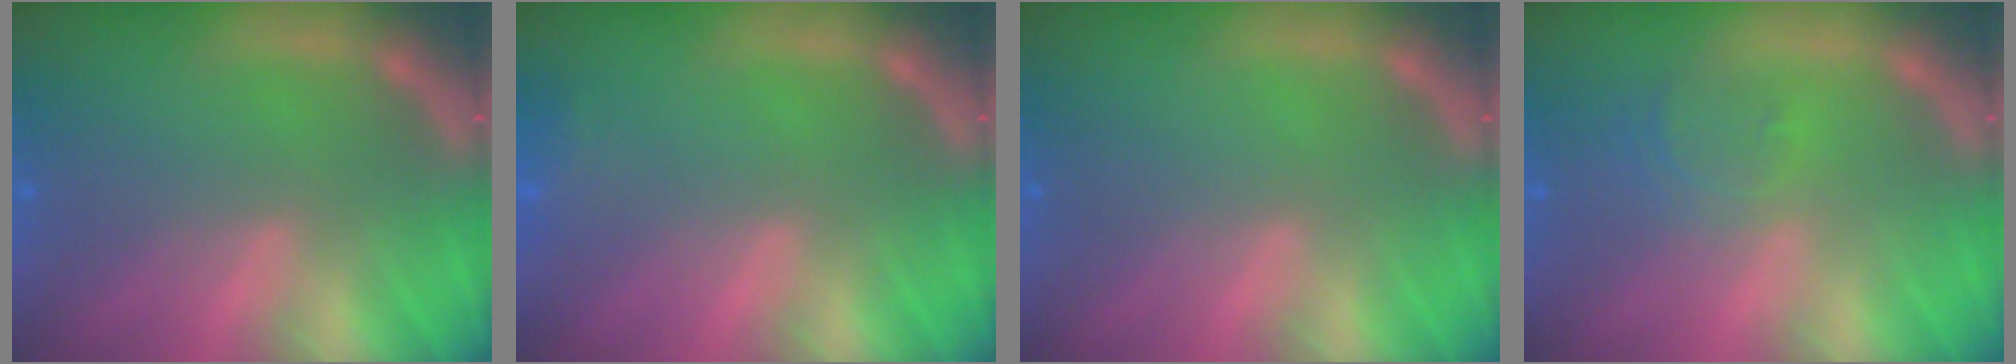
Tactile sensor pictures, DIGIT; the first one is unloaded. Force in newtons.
{"total": 1.4}
{"total": 0.0}
{"total": 2.4}